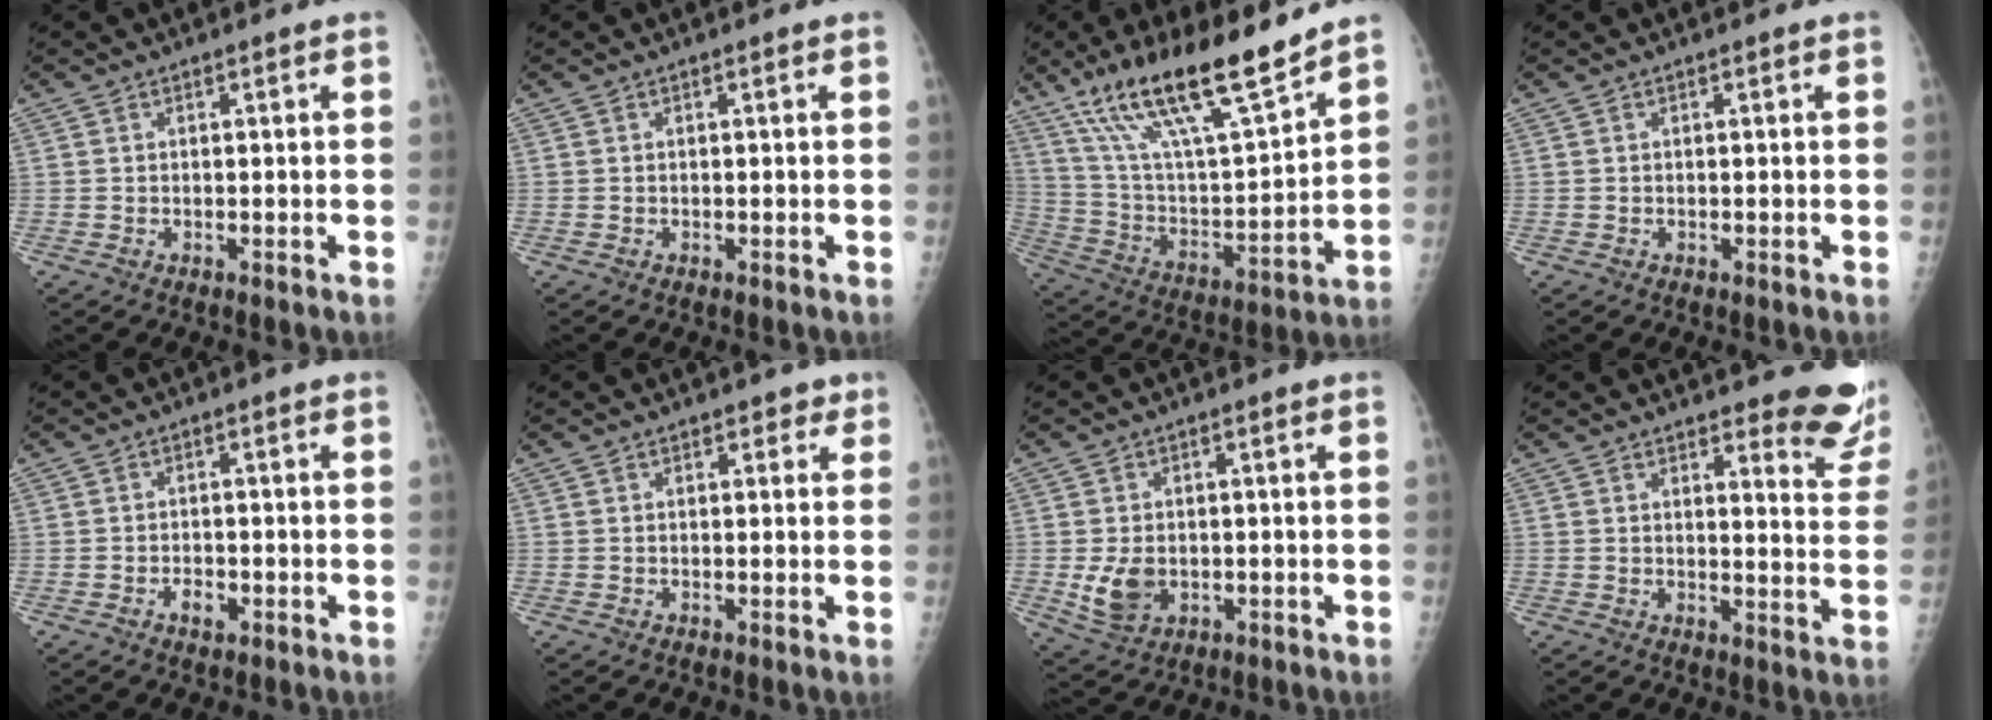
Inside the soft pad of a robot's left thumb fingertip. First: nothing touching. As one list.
[{"total": 0.0}, {"total": 21.8, "force": [15.7, 4.1, 14.6], "torque": [-0.239, -0.066, 0.286]}, {"total": 0.0}, {"total": 2.4, "force": [-1.1, 1.5, 1.5], "torque": [-0.017, 0.005, -0.015]}, {"total": 2.0, "force": [1.4, 1.3, 0.7], "torque": [0.014, -0.005, 0.012]}, {"total": 6.0, "force": [-0.7, 4.4, 4.0], "torque": [-0.064, -0.009, 0.000]}, {"total": 10.9, "force": [9.4, 2.9, 4.7], "torque": [-0.017, -0.074, 0.092]}]